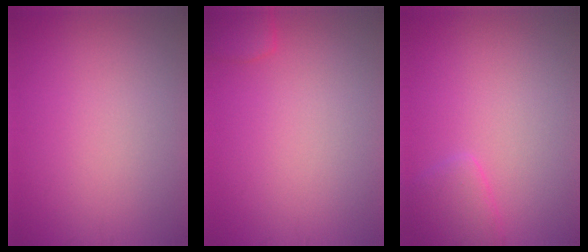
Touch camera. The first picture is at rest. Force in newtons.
{"total": 1.9, "press": 1.9, "slide": 0.2}
{"total": 2.0, "press": 2.0, "slide": 0.1}